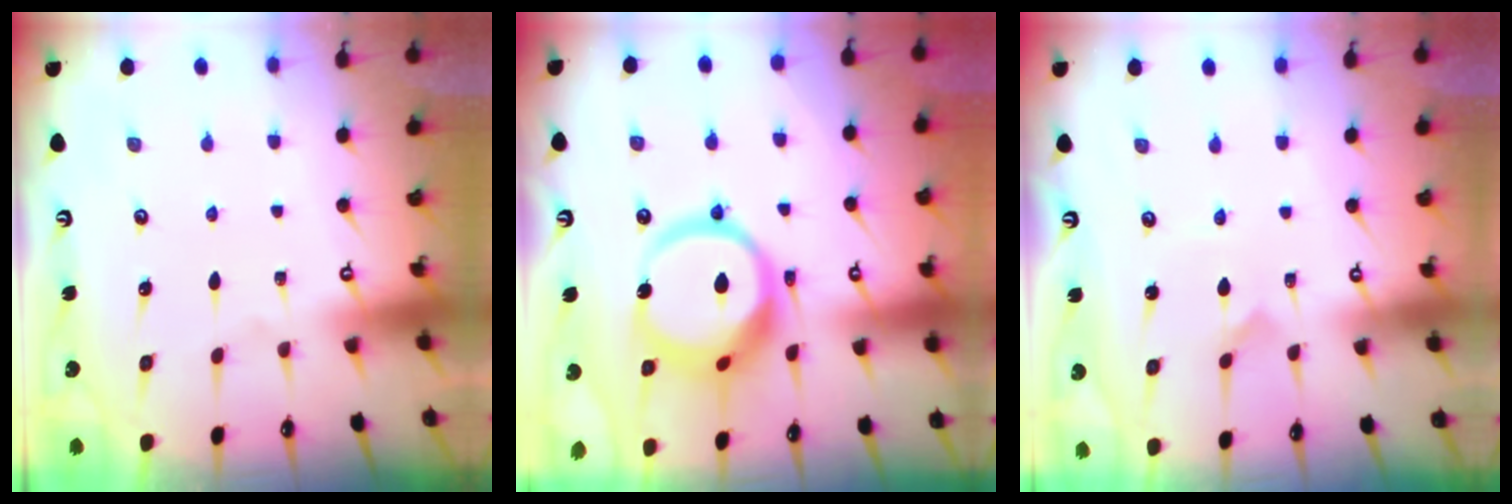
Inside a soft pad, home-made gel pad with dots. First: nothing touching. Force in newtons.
{"total": 16.2, "press": 16.2, "slide": 1.7}
{"total": 3.1, "press": 3.1, "slide": 0.2}